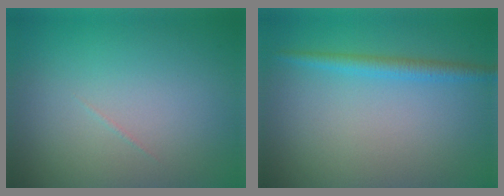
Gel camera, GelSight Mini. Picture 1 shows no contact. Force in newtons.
{"total": 1.8, "press": 1.8, "slide": 0.1}